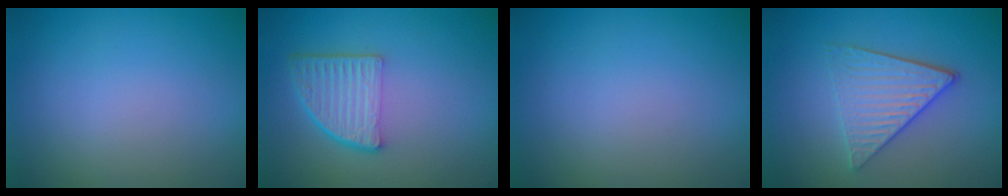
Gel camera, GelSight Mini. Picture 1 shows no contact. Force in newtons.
{"total": 4.8, "press": 3.5, "slide": 3.3}
{"total": 0.0}
{"total": 4.1, "press": 3.3, "slide": 2.3}